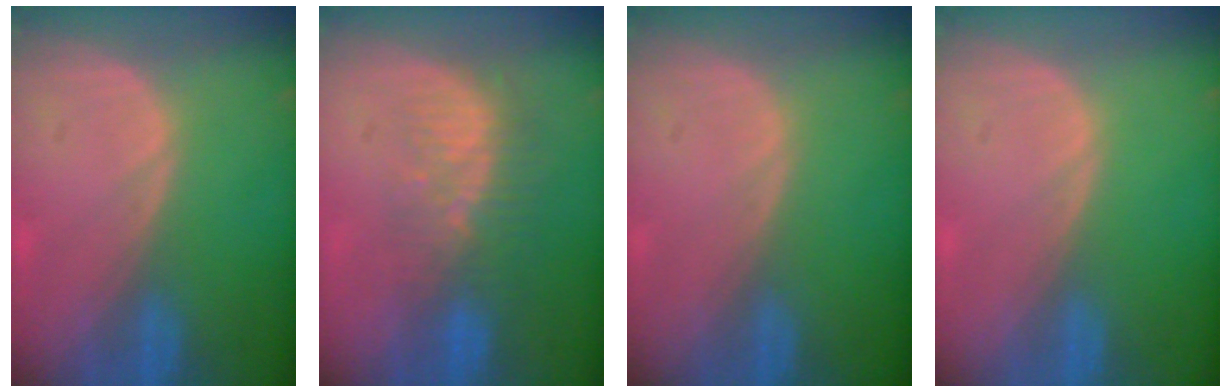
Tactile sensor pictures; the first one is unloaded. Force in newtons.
{"total": 8.2, "press": 7.1, "slide": 4.0}
{"total": 0.0}
{"total": 0.0}